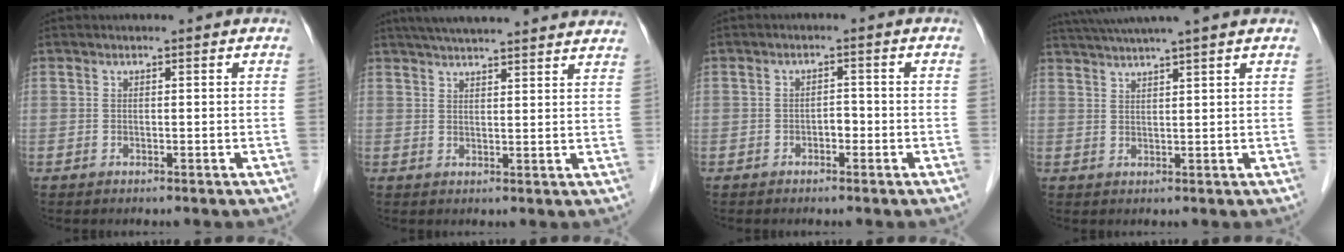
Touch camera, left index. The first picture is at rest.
{"total": 18.5, "force": [16.6, 1.8, 7.9], "torque": [-0.122, 0.035, 0.219]}
{"total": 1.6, "force": [-0.9, 0.9, 1.0], "torque": [-0.011, 0.002, -0.016]}
{"total": 9.3, "force": [7.9, -0.8, 4.8], "torque": [-0.084, 0.034, 0.117]}